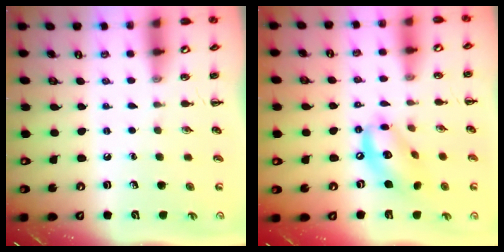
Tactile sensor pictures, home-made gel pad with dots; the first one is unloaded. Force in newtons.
{"total": 12.7, "press": 12.4, "slide": 2.4}